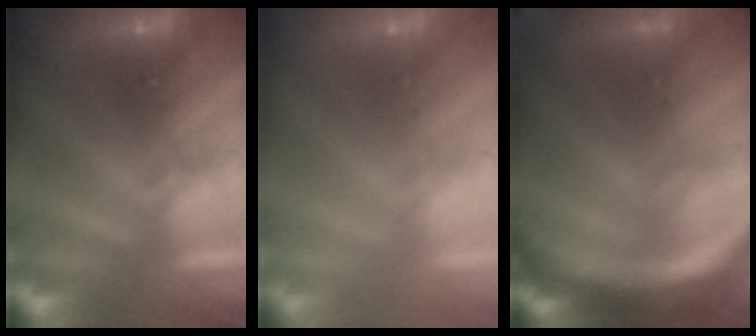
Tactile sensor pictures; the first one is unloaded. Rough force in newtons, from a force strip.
{"total": 2.8}
{"total": 7.6}